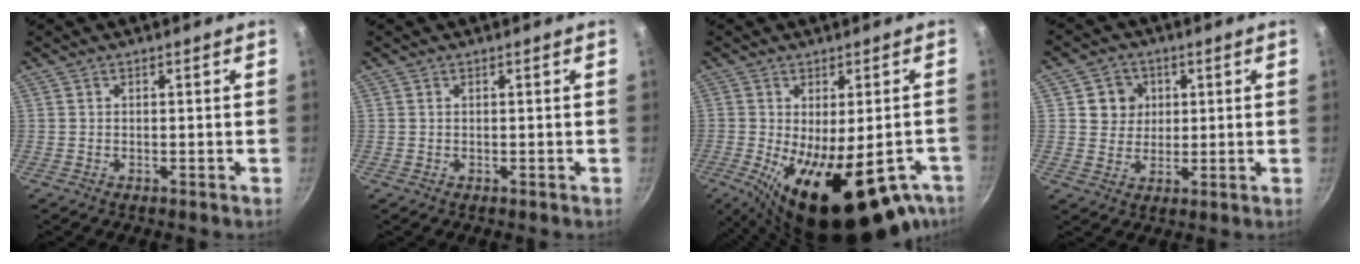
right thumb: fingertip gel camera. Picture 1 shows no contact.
{"total": 0.0}
{"total": 21.5, "force": [-9.7, 8.9, 17.0], "torque": [-0.218, -0.012, -0.118]}
{"total": 6.1, "force": [1.6, 5.7, 1.7], "torque": [0.010, 0.000, 0.024]}